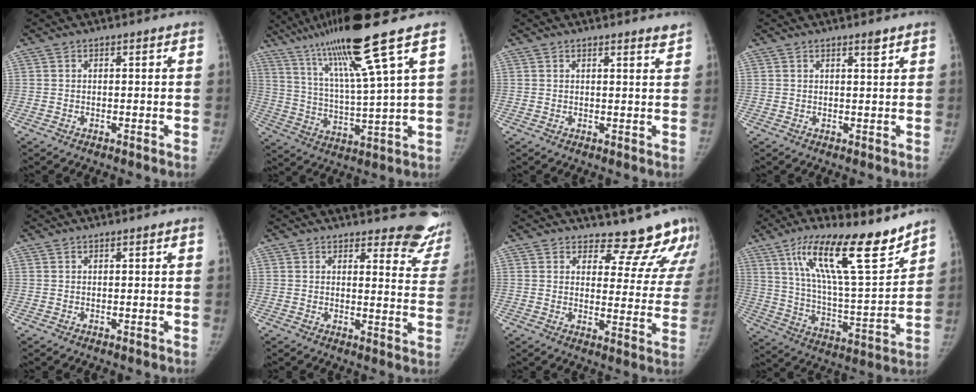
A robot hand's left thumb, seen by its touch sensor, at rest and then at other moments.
{"total": 16.6, "force": [10.6, -0.9, 12.7], "torque": [-0.223, -0.041, 0.190]}
{"total": 1.8, "force": [1.7, 0.1, 0.8], "torque": [-0.006, -0.013, 0.019]}
{"total": 1.5, "force": [1.1, 0.2, 1.0], "torque": [-0.013, -0.008, 0.019]}
{"total": 0.0}
{"total": 11.5, "force": [10.7, 3.6, 2.2], "torque": [0.020, -0.100, 0.093]}
{"total": 13.7, "force": [12.8, 4.8, 1.5], "torque": [0.040, -0.118, 0.135]}
{"total": 21.1, "force": [13.9, 4.8, 15.2], "torque": [-0.229, -0.071, 0.238]}